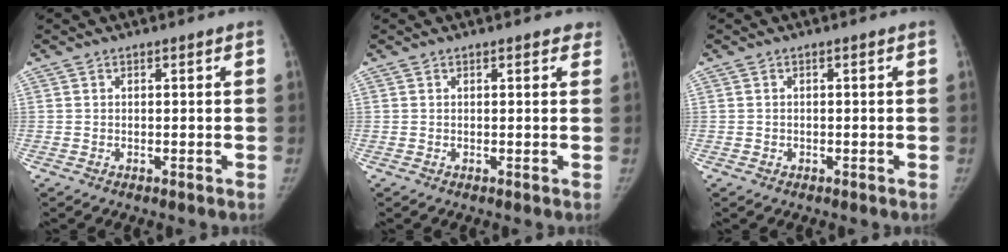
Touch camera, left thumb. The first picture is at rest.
{"total": 1.3, "force": [1.0, 0.7, 0.3], "torque": [0.012, -0.002, 0.002]}
{"total": 0.7, "force": [-0.3, 0.6, 0.0], "torque": [0.000, 0.004, -0.005]}